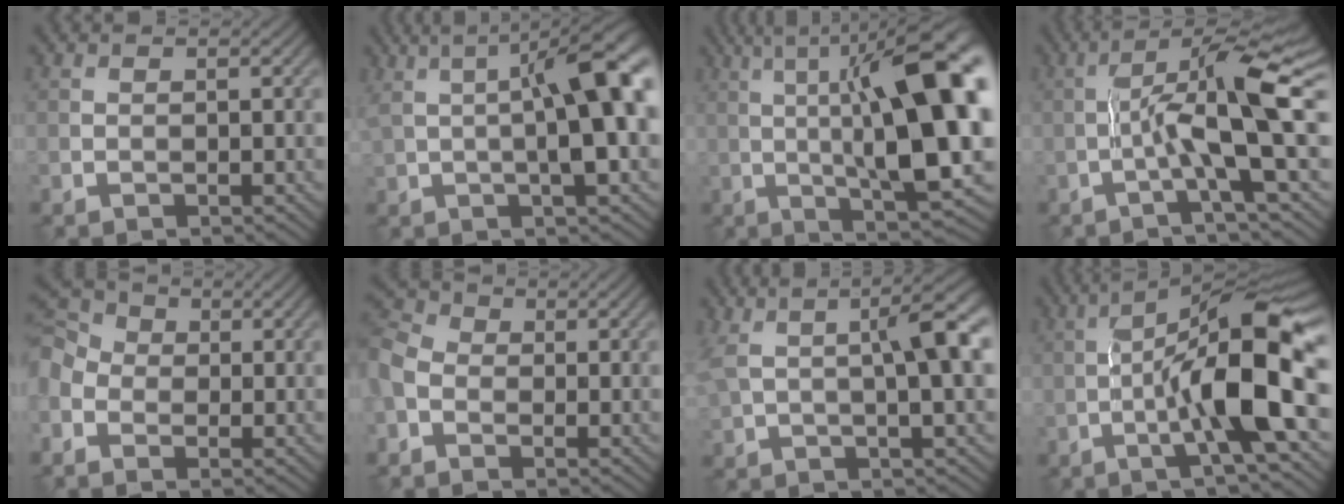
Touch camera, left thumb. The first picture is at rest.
{"total": 11.5, "force": [1.6, 2.6, 11.1], "torque": [-0.153, 0.014, 0.023]}
{"total": 18.6, "force": [2.1, 5.0, 17.8], "torque": [-0.261, 0.027, 0.039]}
{"total": 10.5, "force": [-0.9, 1.1, 10.4], "torque": [-0.171, 0.027, -0.025]}
{"total": 7.1, "force": [-1.2, 5.7, 4.1], "torque": [-0.129, 0.005, -0.036]}
{"total": 6.0, "force": [-2.0, 4.4, 3.6], "torque": [-0.107, -0.002, -0.052]}
{"total": 9.7, "force": [2.1, 2.7, 9.1], "torque": [-0.161, 0.017, 0.036]}
{"total": 13.9, "force": [-2.7, 2.9, 13.4], "torque": [-0.207, 0.025, -0.054]}